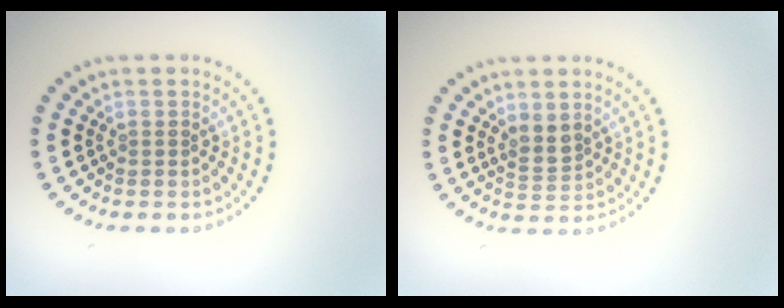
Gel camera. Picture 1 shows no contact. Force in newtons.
{"total": 1.8, "press": 1.6, "slide": 1.0}